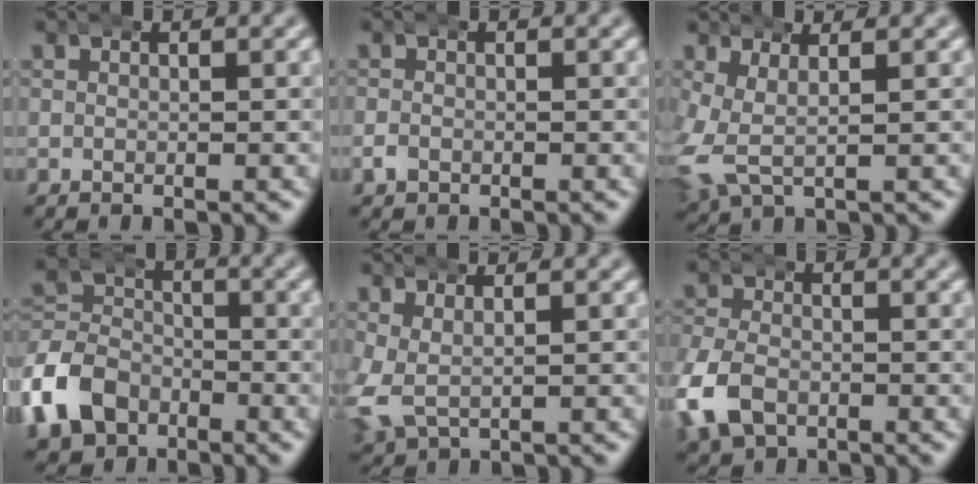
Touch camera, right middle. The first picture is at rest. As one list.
[{"total": 1.0, "force": [-0.5, 0.8, 0.4], "torque": [-0.011, 0.003, -0.010]}, {"total": 4.6, "force": [0.2, 3.7, 2.8], "torque": [-0.099, -0.018, 0.009]}, {"total": 7.3, "force": [-2.7, 6.1, 2.9], "torque": [-0.084, -0.022, -0.045]}, {"total": 3.6, "force": [0.1, 2.9, 2.1], "torque": [-0.077, -0.018, 0.017]}, {"total": 4.9, "force": [-1.7, 3.8, 2.5], "torque": [-0.080, -0.013, -0.025]}]